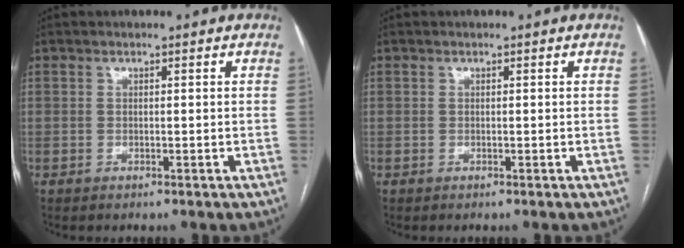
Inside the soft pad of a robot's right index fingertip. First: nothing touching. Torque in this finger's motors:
{"motor_torque": [0.00, 0.00, 0.00, 0.00]}